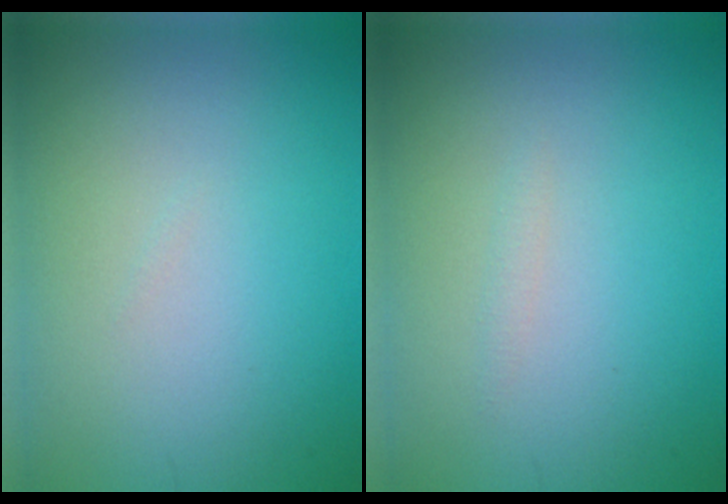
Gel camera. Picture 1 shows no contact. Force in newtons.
{"total": 0.5, "press": 0.5, "slide": 0.1}